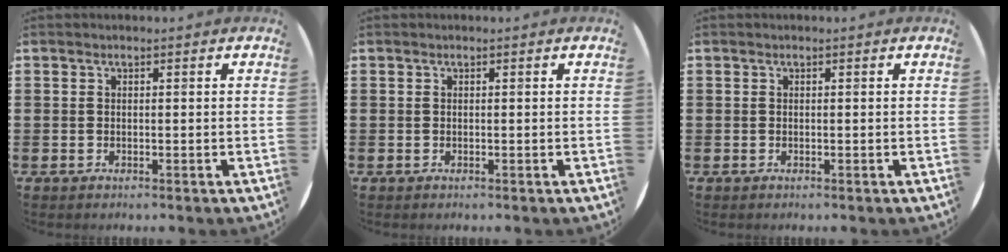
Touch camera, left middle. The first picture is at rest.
{"total": 0.0}
{"total": 0.0}